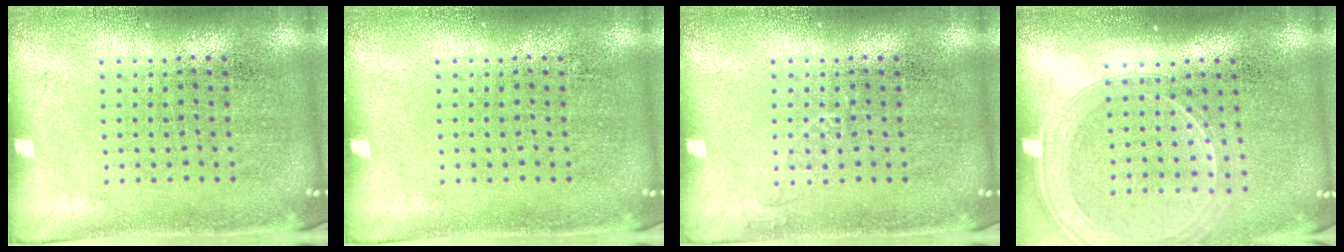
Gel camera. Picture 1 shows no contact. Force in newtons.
{"total": 0.0}
{"total": 0.7, "press": 0.7, "slide": 0.1}
{"total": 1.9, "press": 1.7, "slide": 0.8}